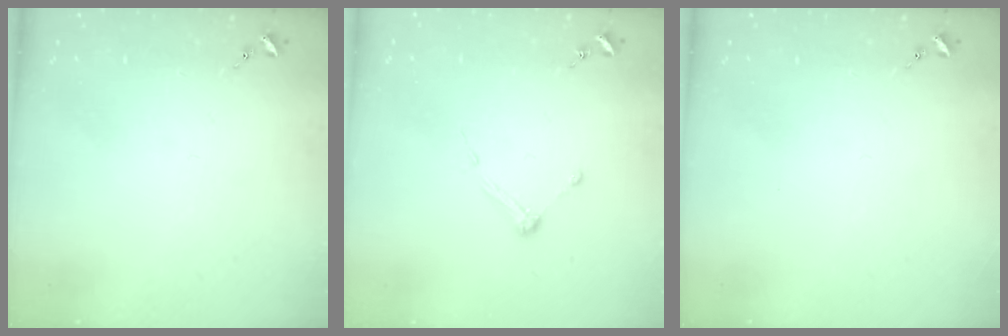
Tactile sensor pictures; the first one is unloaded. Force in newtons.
{"total": 4.4, "press": 4.3, "slide": 0.5}
{"total": 0.0}